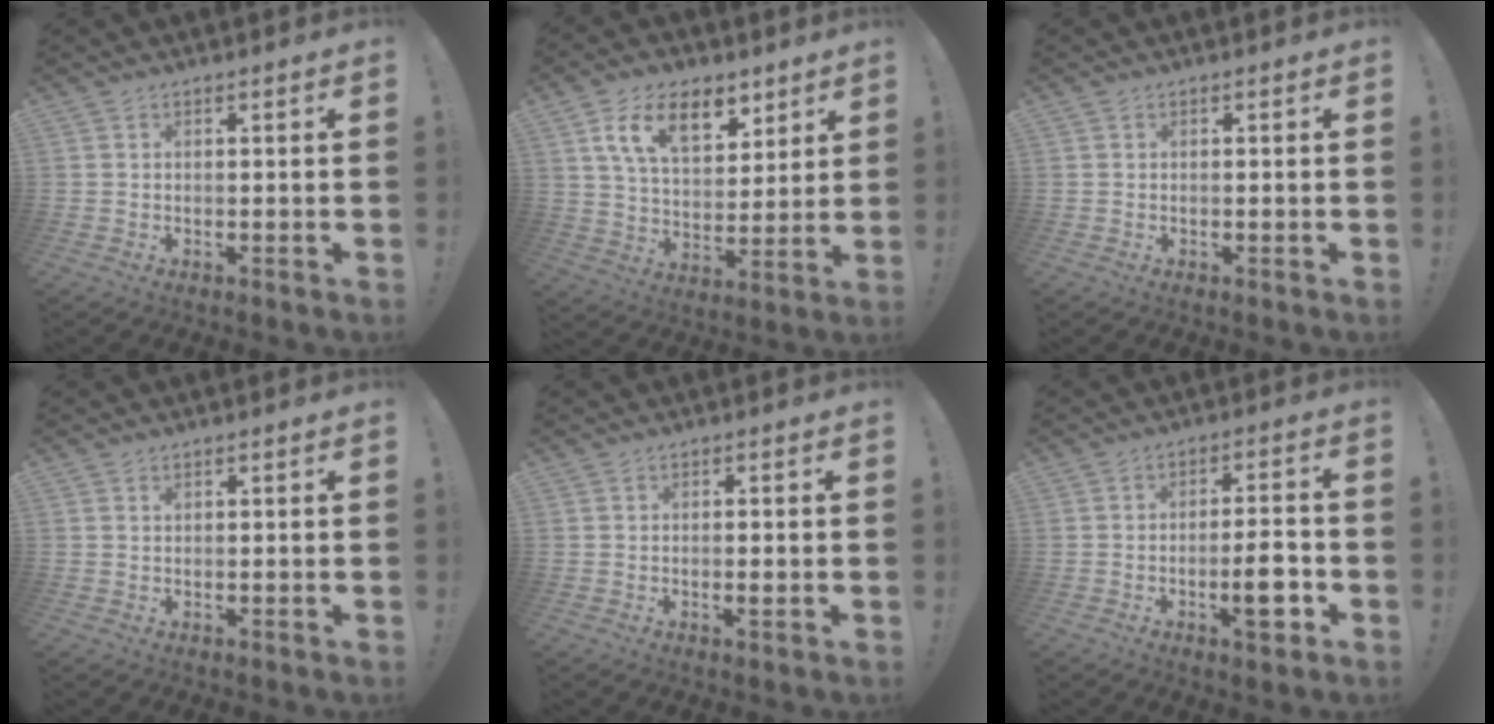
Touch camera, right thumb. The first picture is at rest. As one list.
[{"total": 15.6, "force": [8.4, 9.1, 9.5], "torque": [-0.156, -0.030, 0.152]}, {"total": 0.0}, {"total": 0.0}, {"total": 1.4, "force": [-0.6, 0.1, 1.2], "torque": [-0.019, 0.000, -0.011]}, {"total": 9.3, "force": [-3.6, 2.3, 8.3], "torque": [-0.114, 0.012, -0.058]}]